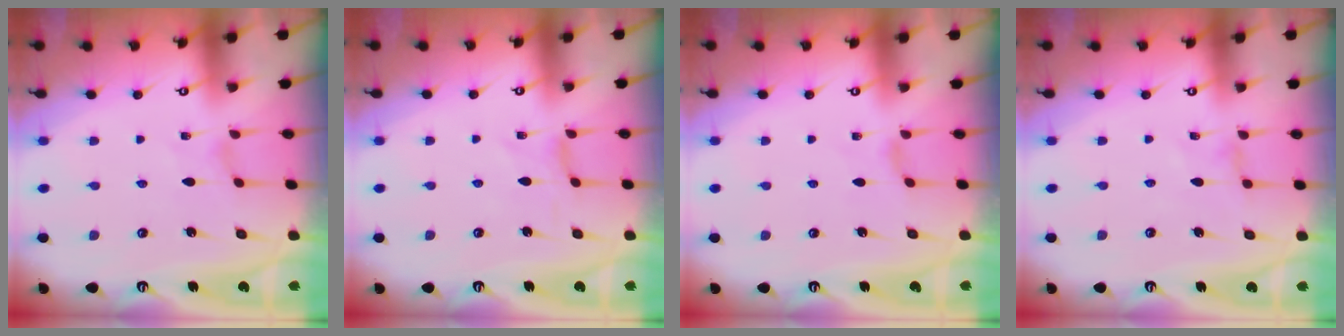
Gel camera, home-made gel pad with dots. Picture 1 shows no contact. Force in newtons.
{"total": 0.0}
{"total": 0.6, "press": 0.6, "slide": 0.2}
{"total": 0.0}